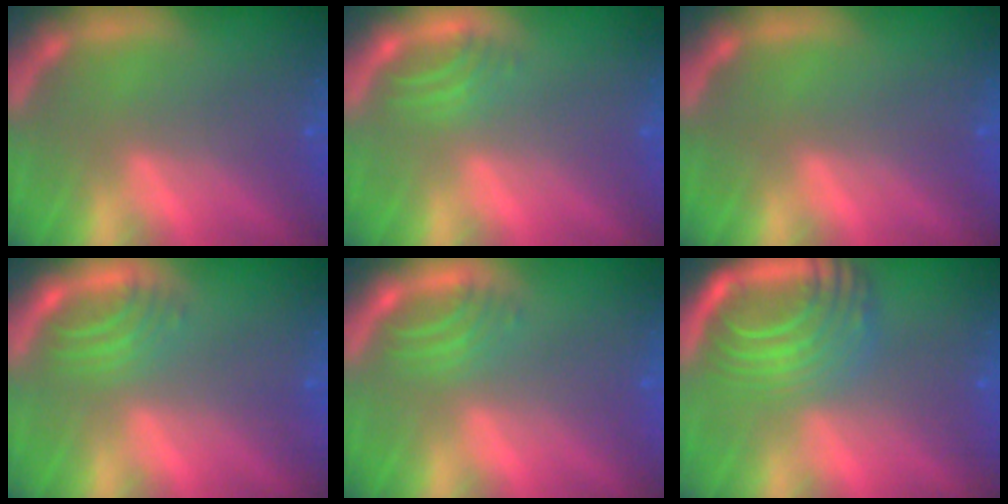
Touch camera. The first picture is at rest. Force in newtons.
{"total": 2.0}
{"total": 0.0}
{"total": 2.9}
{"total": 2.5}
{"total": 10.1}